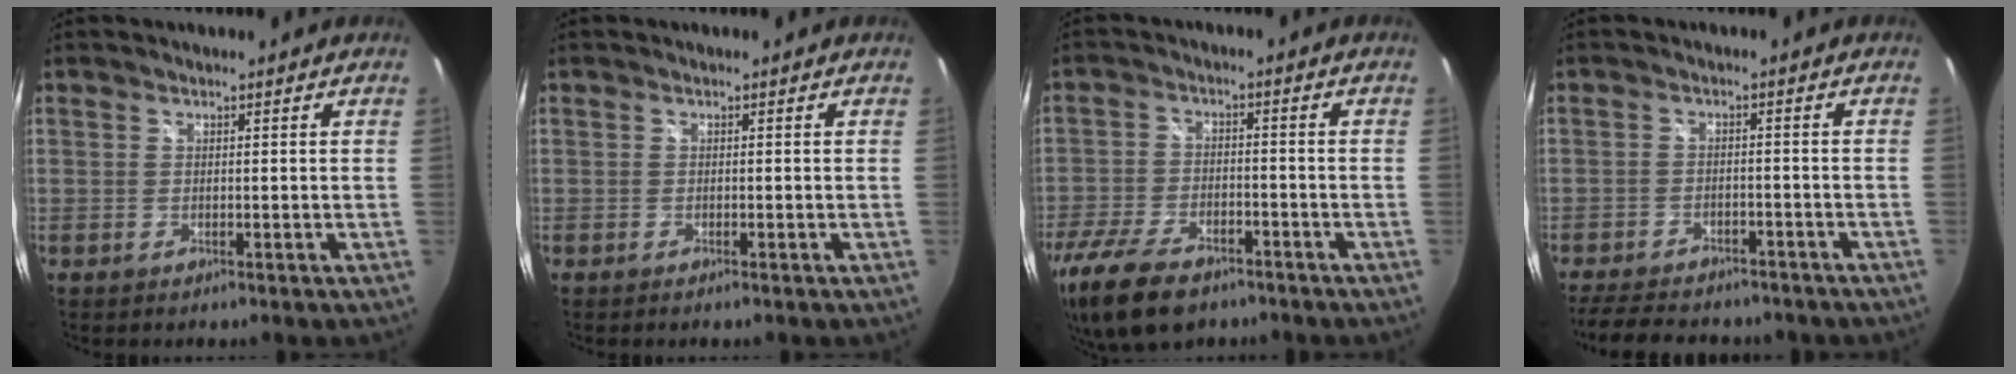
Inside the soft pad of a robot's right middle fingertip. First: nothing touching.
{"total": 0.5, "force": [-0.4, -0.1, 0.3], "torque": [-0.002, 0.000, -0.008]}
{"total": 14.9, "force": [-10.3, 6.9, 8.2], "torque": [-0.205, -0.035, -0.186]}
{"total": 13.7, "force": [-11.3, 5.0, 5.9], "torque": [-0.134, -0.016, -0.163]}